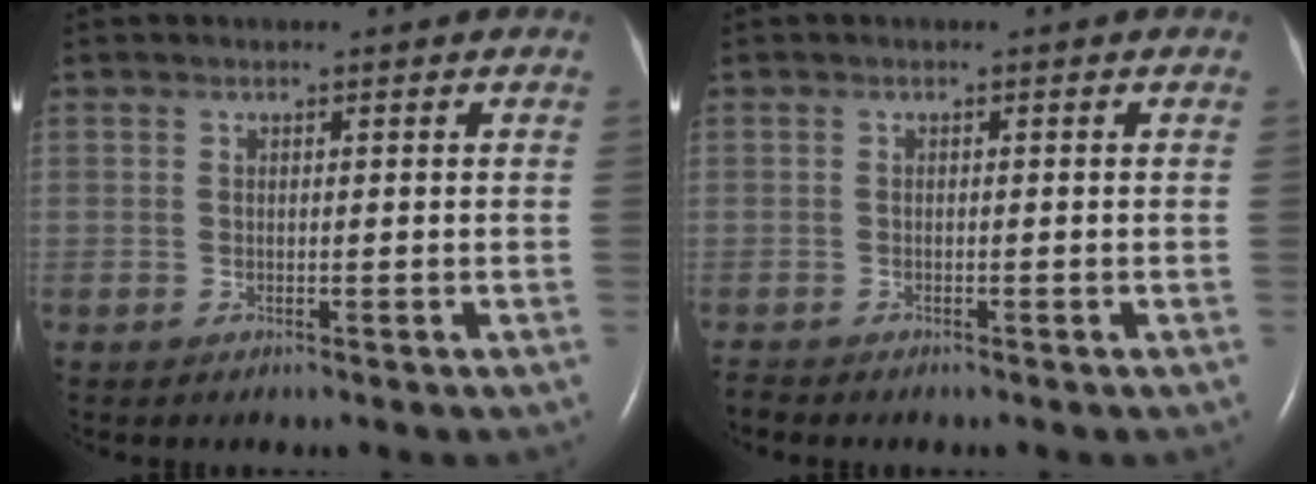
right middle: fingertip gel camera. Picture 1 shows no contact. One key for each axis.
{"total": 1.0, "fx": -1.0, "fy": 0.1, "fz": 0.1, "tx": -0.006, "ty": -0.005, "tz": -0.018}